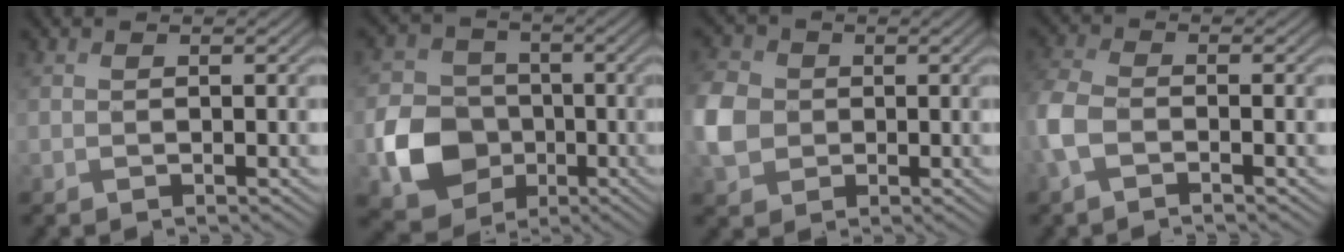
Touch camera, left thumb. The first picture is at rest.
{"total": 8.6, "force": [-3.0, 7.2, 3.6], "torque": [-0.075, -0.014, -0.070]}
{"total": 5.7, "force": [-0.9, 4.9, 2.7], "torque": [-0.079, 0.005, -0.031]}
{"total": 4.4, "force": [-2.5, 2.2, 2.9], "torque": [-0.081, -0.001, -0.065]}